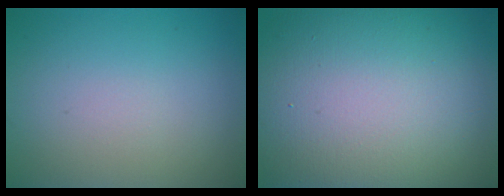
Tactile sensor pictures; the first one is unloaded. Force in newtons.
{"total": 19.5, "press": 19.4, "slide": 0.8}